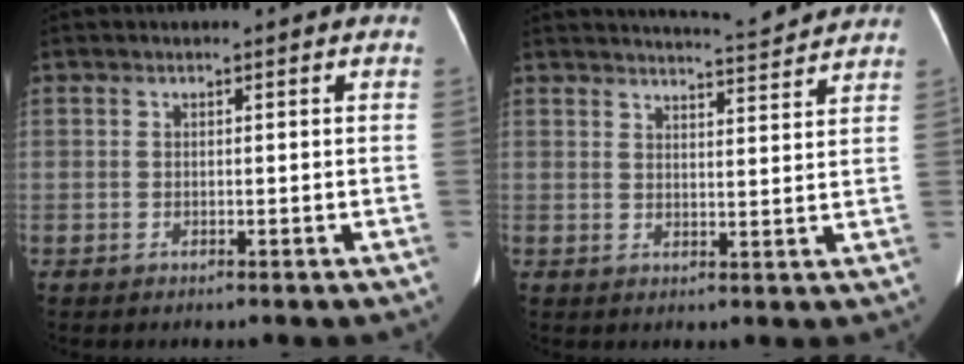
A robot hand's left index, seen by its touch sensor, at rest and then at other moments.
{"total": 8.2, "force": [8.0, -0.5, 1.8], "torque": [-0.039, 0.002, 0.104]}